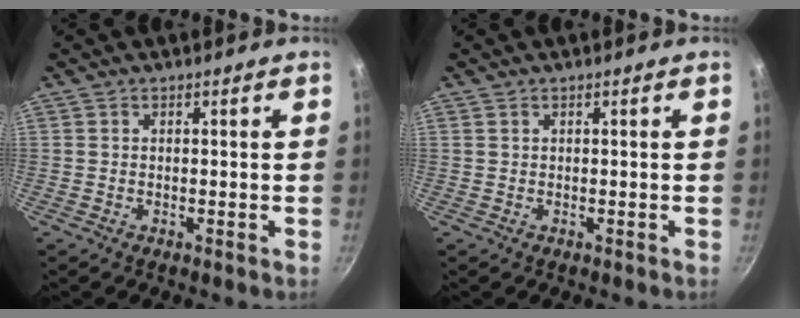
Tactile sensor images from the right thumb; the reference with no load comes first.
{"total": 0.0}